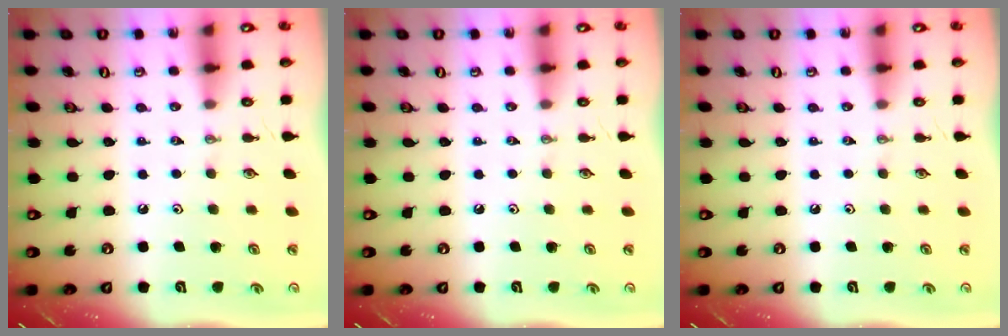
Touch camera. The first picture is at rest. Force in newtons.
{"total": 0.0}
{"total": 0.0}